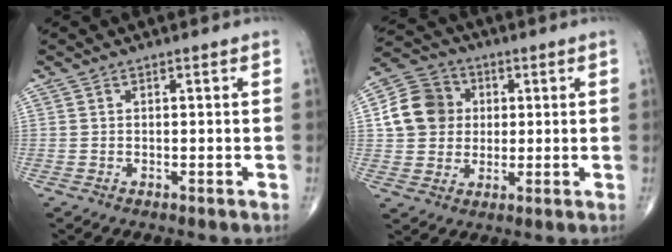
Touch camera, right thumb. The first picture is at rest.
{"total": 11.0, "force": [1.6, 9.7, 4.8], "torque": [-0.070, 0.009, 0.020]}